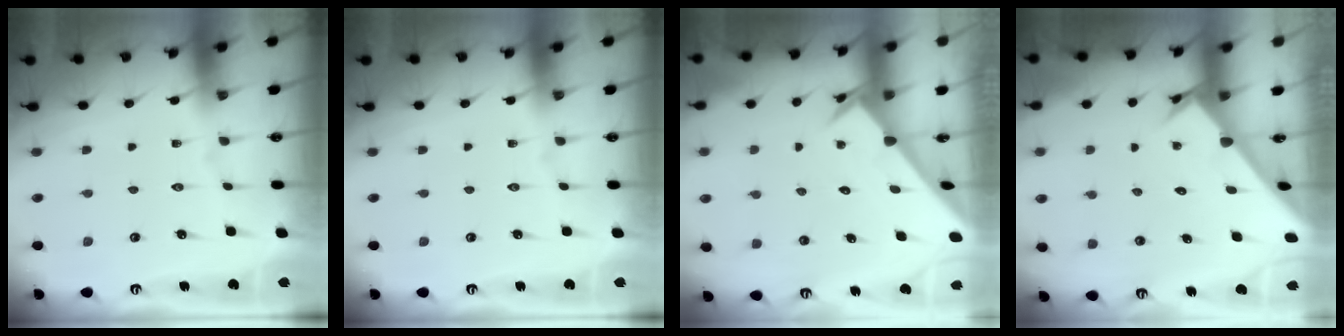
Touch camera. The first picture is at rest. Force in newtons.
{"total": 0.0}
{"total": 2.5, "press": 2.5, "slide": 0.2}
{"total": 2.4, "press": 2.4, "slide": 0.2}